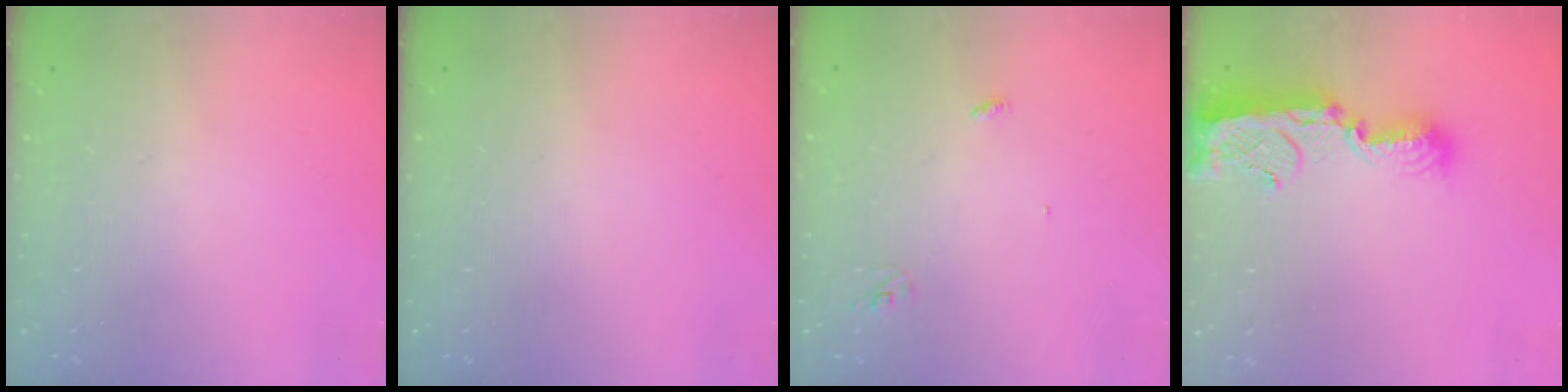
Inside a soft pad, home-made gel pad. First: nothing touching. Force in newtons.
{"total": 0.0}
{"total": 2.8, "press": 2.8, "slide": 0.3}
{"total": 12.6, "press": 12.5, "slide": 1.0}